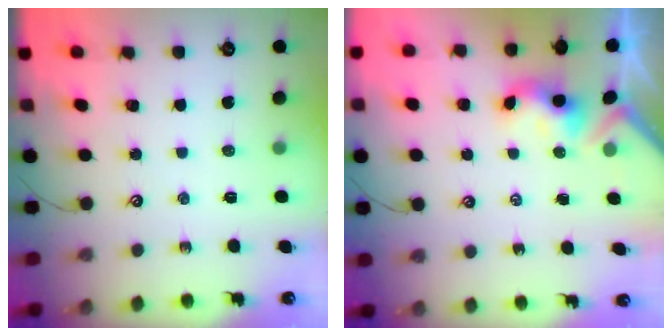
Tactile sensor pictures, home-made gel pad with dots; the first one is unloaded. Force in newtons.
{"total": 3.4, "press": 3.4, "slide": 0.2}